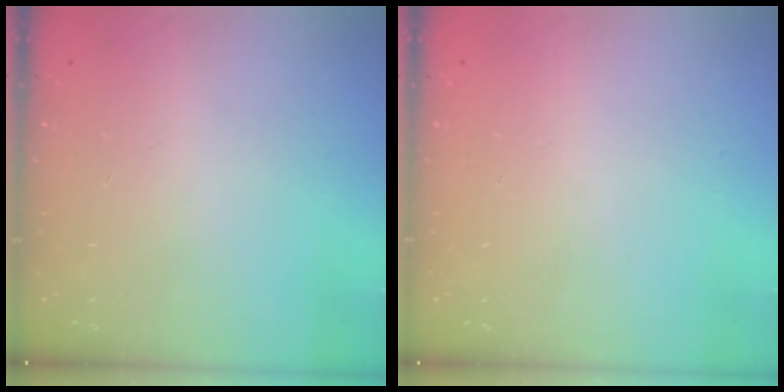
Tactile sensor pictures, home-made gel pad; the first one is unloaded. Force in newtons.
{"total": 0.0}